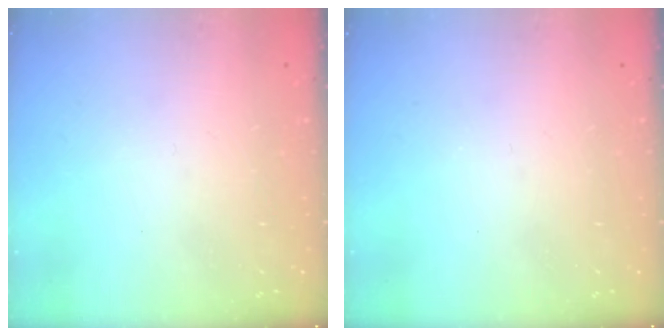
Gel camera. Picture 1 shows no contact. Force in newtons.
{"total": 0.0}